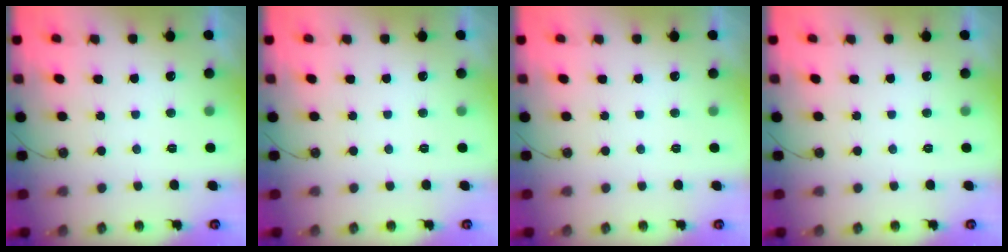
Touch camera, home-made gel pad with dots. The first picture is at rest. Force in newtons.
{"total": 0.0}
{"total": 0.0}
{"total": 0.0}